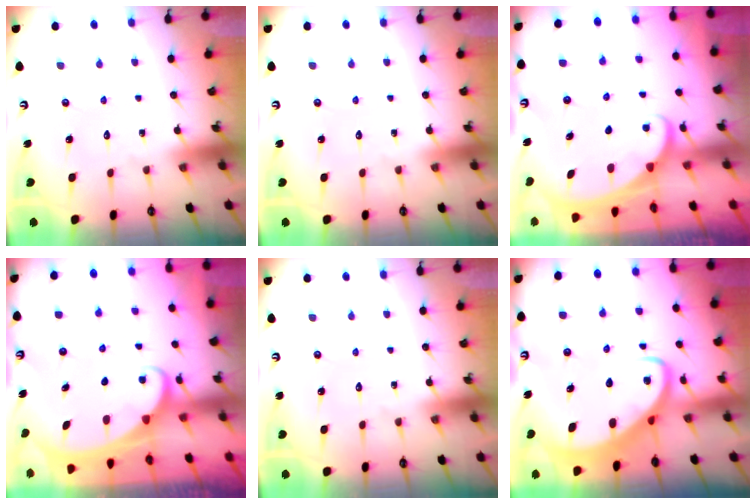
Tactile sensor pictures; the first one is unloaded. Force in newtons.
{"total": 0.0}
{"total": 1.9, "press": 1.9, "slide": 0.3}
{"total": 2.2, "press": 2.2, "slide": 0.2}
{"total": 0.0}
{"total": 4.3, "press": 4.3, "slide": 0.6}